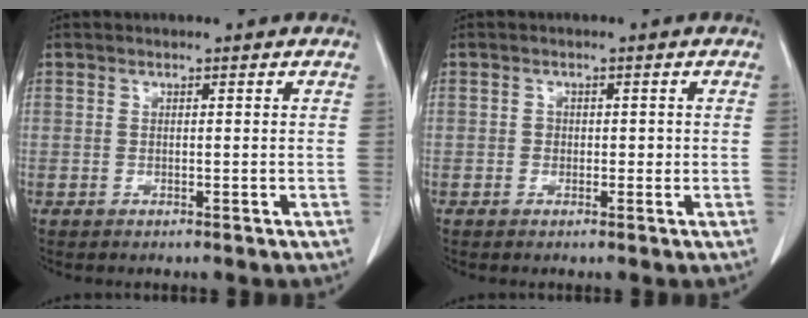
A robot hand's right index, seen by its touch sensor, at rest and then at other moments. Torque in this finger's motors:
{"motor_torque": [-0.02, 0.00, 0.00, 0.01]}